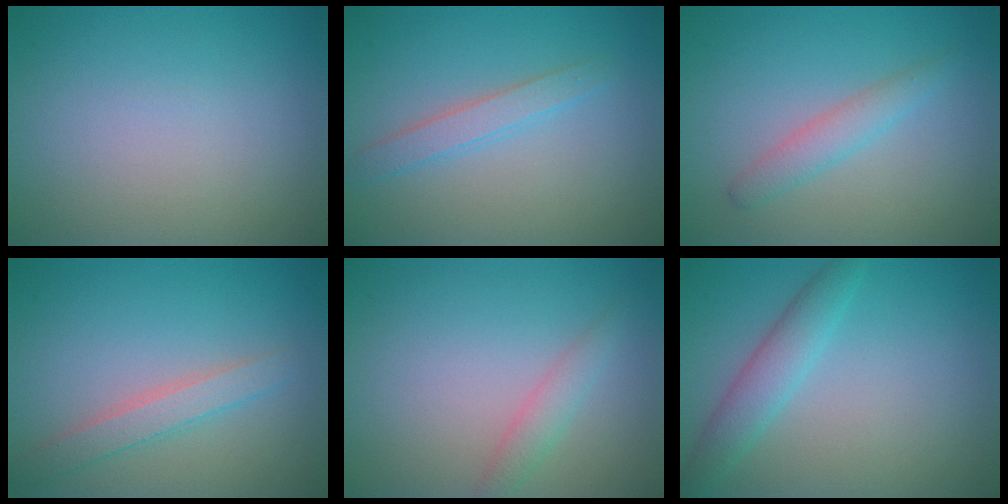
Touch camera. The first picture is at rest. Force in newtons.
{"total": 2.0, "press": 2.0, "slide": 0.2}
{"total": 2.1, "press": 2.1, "slide": 0.1}
{"total": 2.3, "press": 2.3, "slide": 0.1}
{"total": 1.7, "press": 1.7, "slide": 0.1}
{"total": 3.0, "press": 3.0, "slide": 0.1}